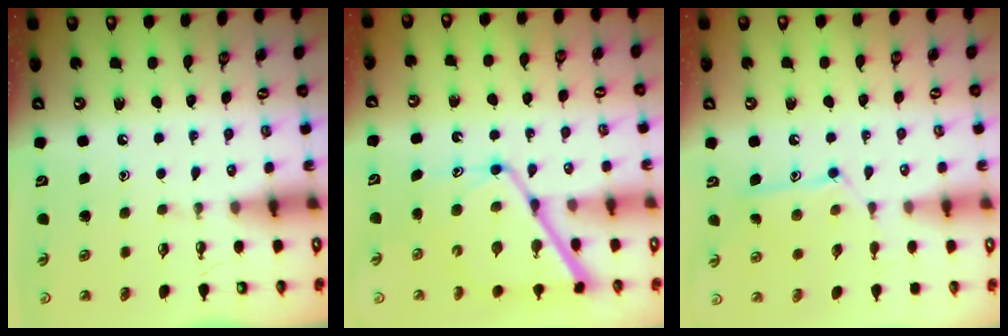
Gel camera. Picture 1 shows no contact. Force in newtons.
{"total": 14.0, "press": 13.9, "slide": 1.3}
{"total": 10.6, "press": 10.6, "slide": 0.0}